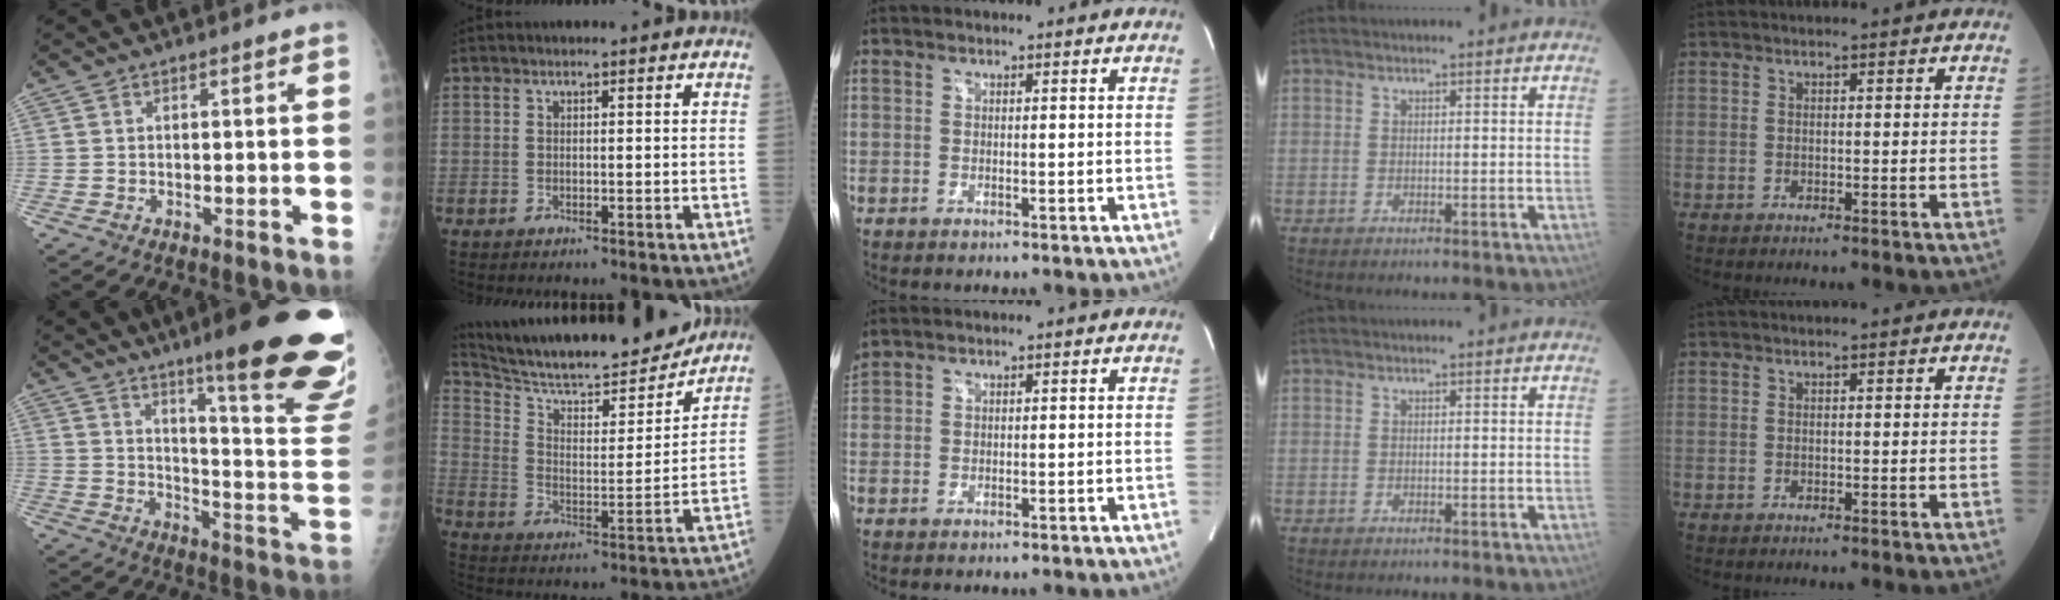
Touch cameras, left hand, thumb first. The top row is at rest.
{"thumb": {"total": 26.8, "force": [17.5, 3.3, 20.0], "torque": [-0.212, -0.097, 0.238]}, "index": {"total": 21.3, "force": [19.4, 2.3, 8.4], "torque": [-0.147, -0.015, 0.295]}, "middle": {"total": 2.5, "force": [2.3, 0.4, 0.9], "torque": [-0.034, 0.029, 0.051]}}